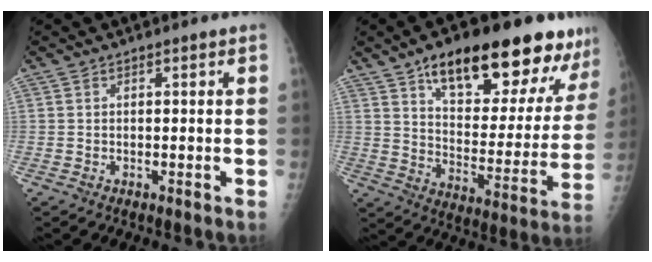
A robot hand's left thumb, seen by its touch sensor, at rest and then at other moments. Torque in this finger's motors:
{"motor_torque": [0.47, 0.58, 1.40, -1.38, 0.13]}